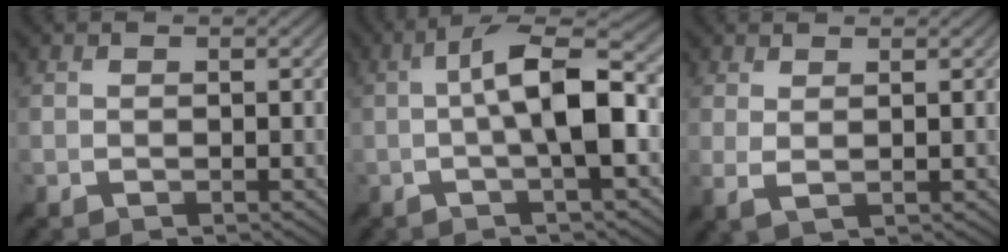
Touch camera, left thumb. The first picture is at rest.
{"total": 10.5, "force": [-0.6, 2.2, 10.3], "torque": [-0.157, 0.019, -0.023]}
{"total": 2.5, "force": [0.9, 0.5, 2.3], "torque": [-0.047, 0.004, 0.017]}